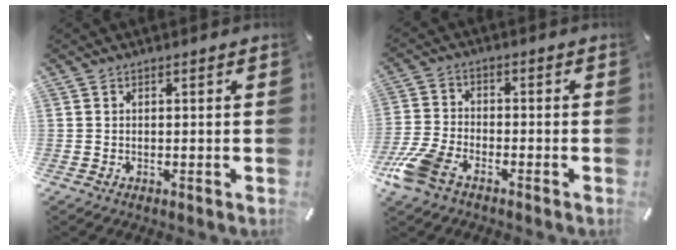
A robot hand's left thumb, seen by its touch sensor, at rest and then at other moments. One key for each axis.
{"total": 9.0, "fx": -5.9, "fy": 4.3, "fz": 5.3, "tx": -0.131, "ty": 0.013, "tz": -0.119}